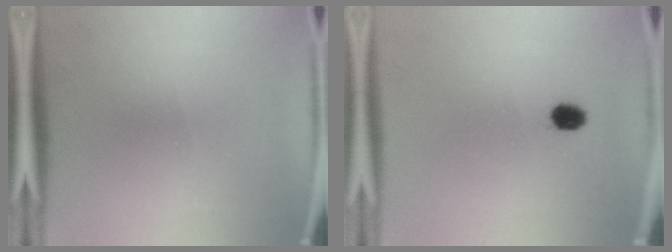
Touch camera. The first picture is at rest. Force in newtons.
{"total": 2.7}